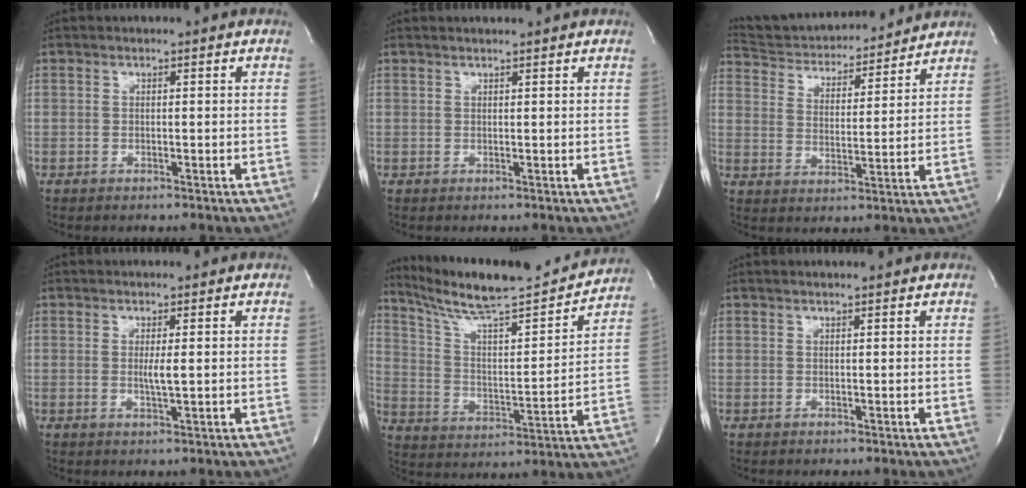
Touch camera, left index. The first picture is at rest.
{"total": 2.2, "force": [2.1, -0.1, 0.8], "torque": [-0.011, 0.011, 0.028]}
{"total": 15.8, "force": [15.0, 3.0, 3.7], "torque": [-0.060, 0.009, 0.233]}
{"total": 1.9, "force": [0.1, 0.0, 1.9], "torque": [-0.039, -0.006, 0.001]}
{"total": 22.2, "force": [20.1, 1.8, 9.2], "torque": [-0.153, -0.018, 0.305]}
{"total": 1.5, "force": [1.4, -0.1, 0.6], "torque": [-0.008, 0.009, 0.022]}